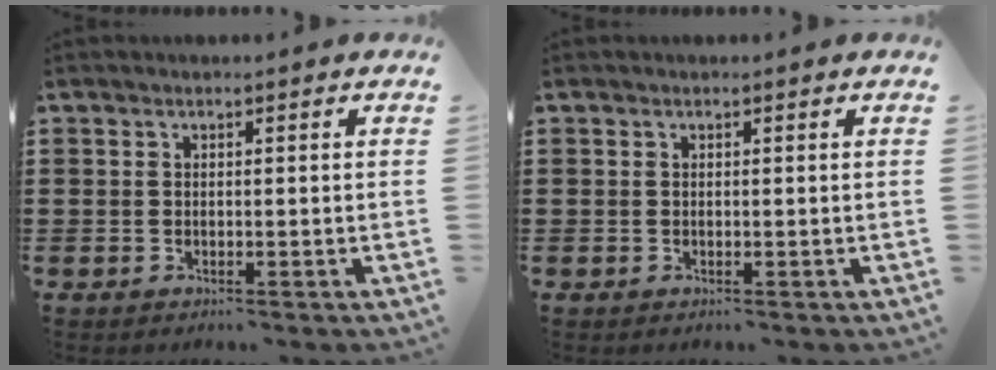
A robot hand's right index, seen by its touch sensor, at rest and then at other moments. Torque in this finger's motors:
{"motor_torque": [0.08, 0.08, 0.00, 0.00]}